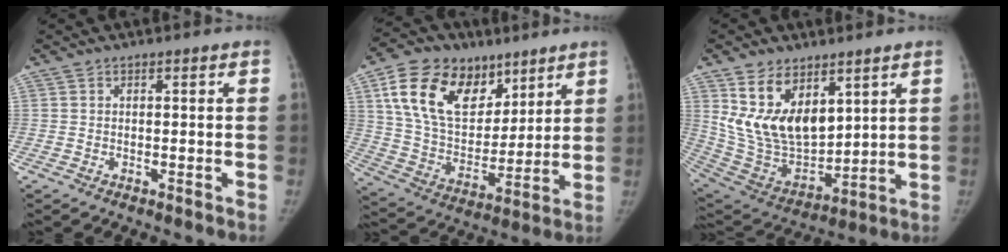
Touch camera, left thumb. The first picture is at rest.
{"total": 21.8, "force": [11.1, 14.1, 12.4], "torque": [-0.194, -0.028, 0.203]}
{"total": 17.0, "force": [7.9, 10.0, 11.2], "torque": [-0.166, -0.043, 0.177]}